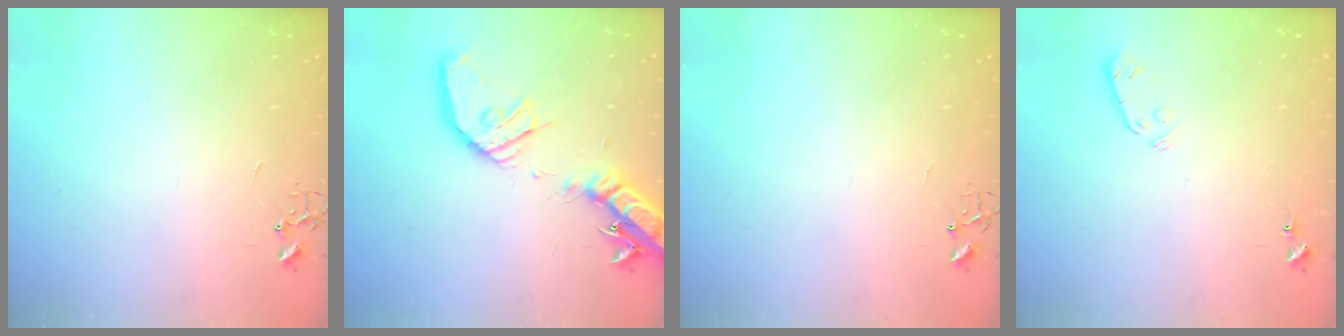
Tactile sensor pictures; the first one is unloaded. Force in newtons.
{"total": 20.7, "press": 20.4, "slide": 3.6}
{"total": 4.9, "press": 4.8, "slide": 0.6}
{"total": 3.8, "press": 3.7, "slide": 0.9}